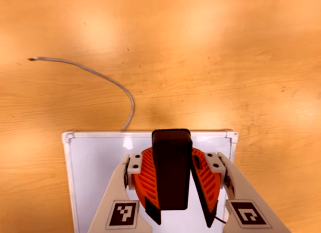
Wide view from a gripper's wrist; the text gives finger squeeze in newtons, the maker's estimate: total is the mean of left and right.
{"total": 10.2, "left": 9.4, "right": 11.0}